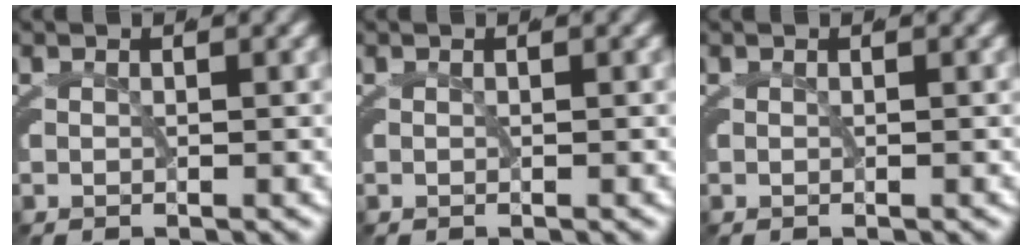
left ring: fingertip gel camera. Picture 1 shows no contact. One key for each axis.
{"total": 0.0}
{"total": 0.0}